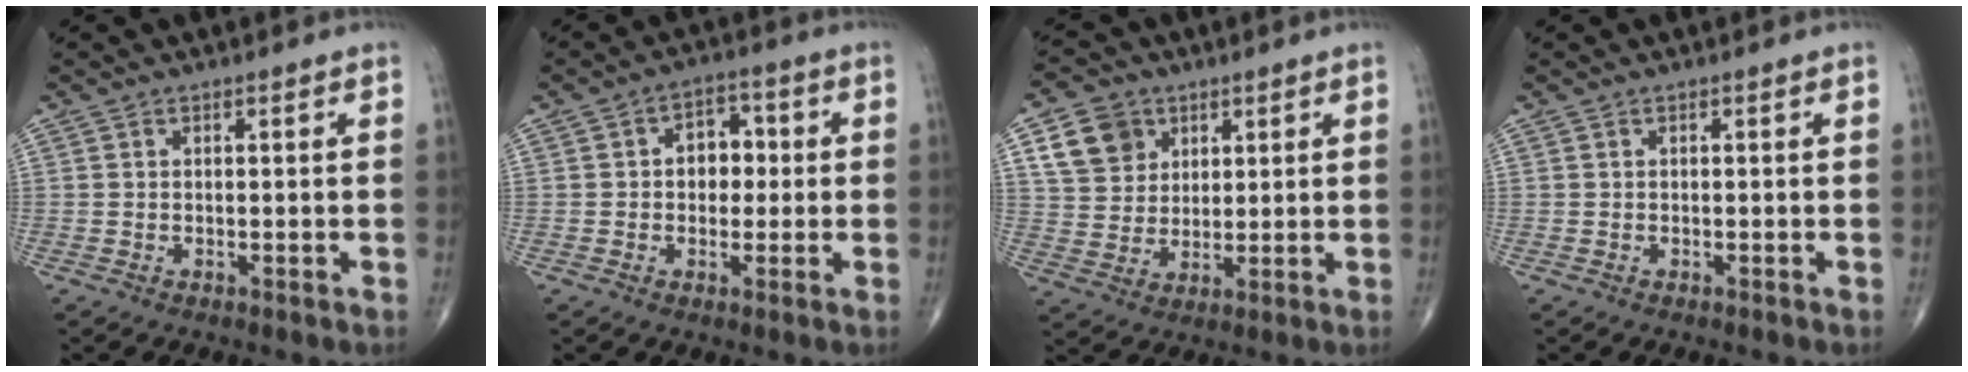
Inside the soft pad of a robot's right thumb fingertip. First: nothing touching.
{"total": 6.3, "force": [0.4, 4.7, 4.2], "torque": [-0.028, 0.014, -0.002]}
{"total": 9.5, "force": [4.1, 7.7, 3.7], "torque": [-0.042, -0.010, 0.081]}
{"total": 0.0}